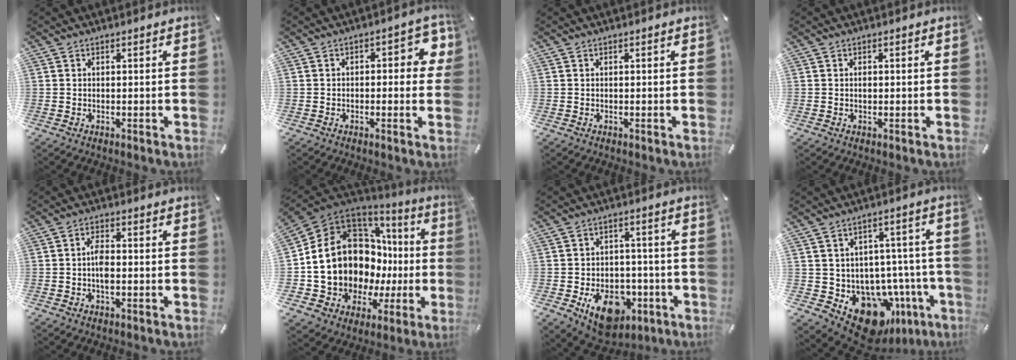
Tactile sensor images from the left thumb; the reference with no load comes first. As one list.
[{"total": 5.9, "force": [0.1, 3.1, 5.0], "torque": [-0.063, 0.006, -0.007]}, {"total": 0.0}, {"total": 0.7, "force": [0.0, 0.5, 0.5], "torque": [-0.011, 0.000, 0.000]}, {"total": 3.7, "force": [-0.7, 1.7, 3.2], "torque": [-0.065, 0.005, -0.015]}, {"total": 20.1, "force": [1.9, 15.2, 13.0], "torque": [-0.242, -0.049, 0.076]}, {"total": 13.4, "force": [-5.6, 9.5, 7.6], "torque": [-0.100, 0.034, -0.089]}, {"total": 13.8, "force": [-6.9, 9.6, 7.2], "torque": [-0.103, 0.028, -0.101]}]